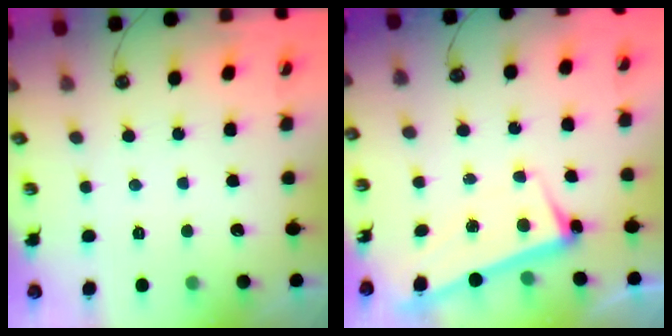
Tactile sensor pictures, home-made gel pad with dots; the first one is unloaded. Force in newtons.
{"total": 2.6, "press": 2.4, "slide": 0.9}